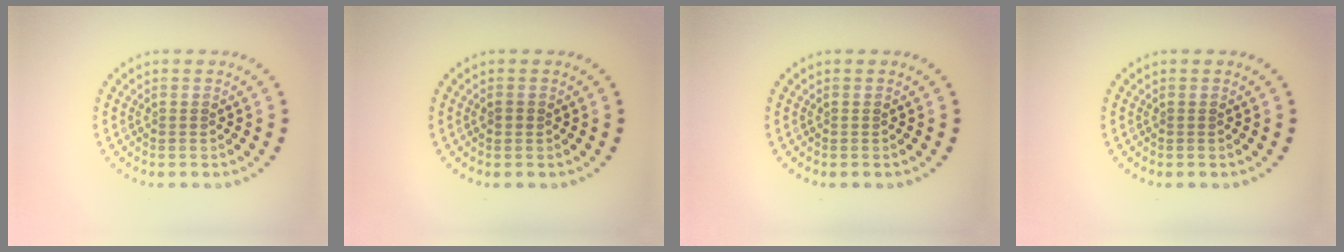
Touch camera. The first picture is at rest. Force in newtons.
{"total": 0.9, "press": 0.9, "slide": 0.3}
{"total": 0.0}
{"total": 0.0}